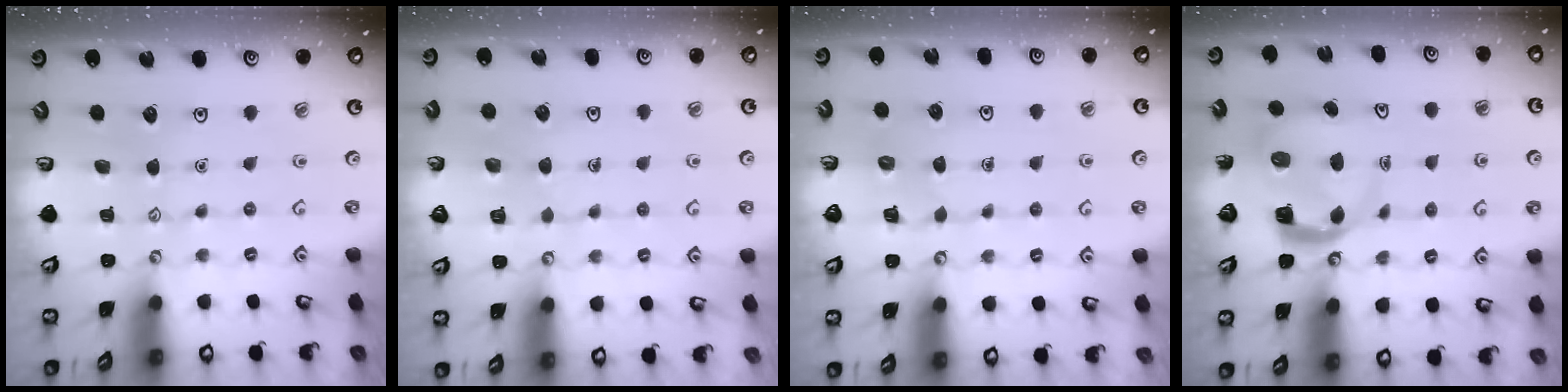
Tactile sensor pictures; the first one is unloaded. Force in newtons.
{"total": 2.9, "press": 2.9, "slide": 0.2}
{"total": 3.8, "press": 3.8, "slide": 0.1}
{"total": 5.8, "press": 5.8, "slide": 0.9}